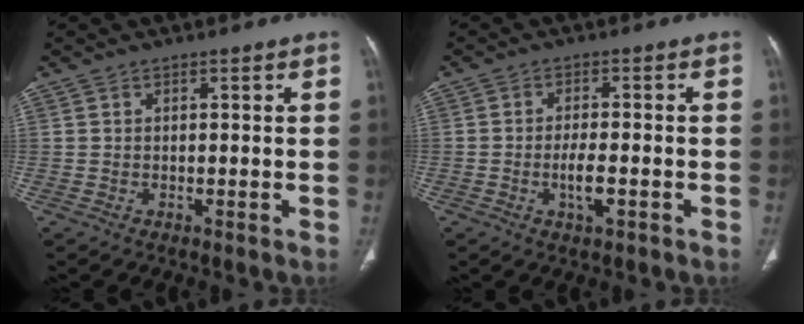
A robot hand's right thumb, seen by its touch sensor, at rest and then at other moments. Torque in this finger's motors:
{"motor_torque": [4.31, 0.70, 1.55, -1.22, 0.51]}